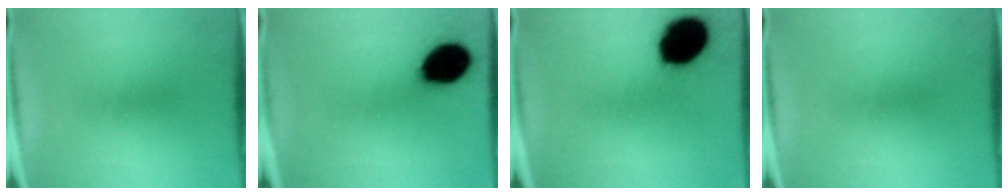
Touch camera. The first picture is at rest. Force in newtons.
{"total": 14.2}
{"total": 17.8}
{"total": 0.0}